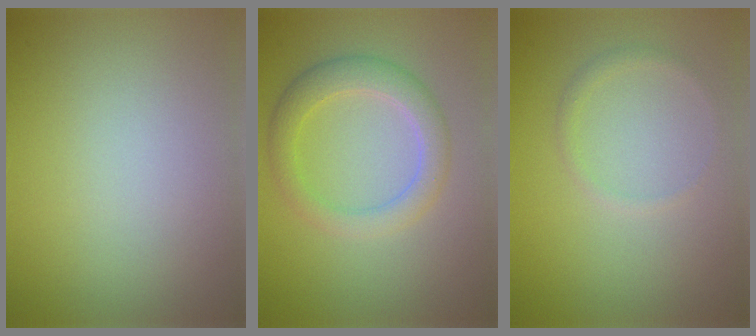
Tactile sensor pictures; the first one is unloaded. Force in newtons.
{"total": 3.4, "press": 3.4, "slide": 0.3}
{"total": 0.9, "press": 0.9, "slide": 0.1}